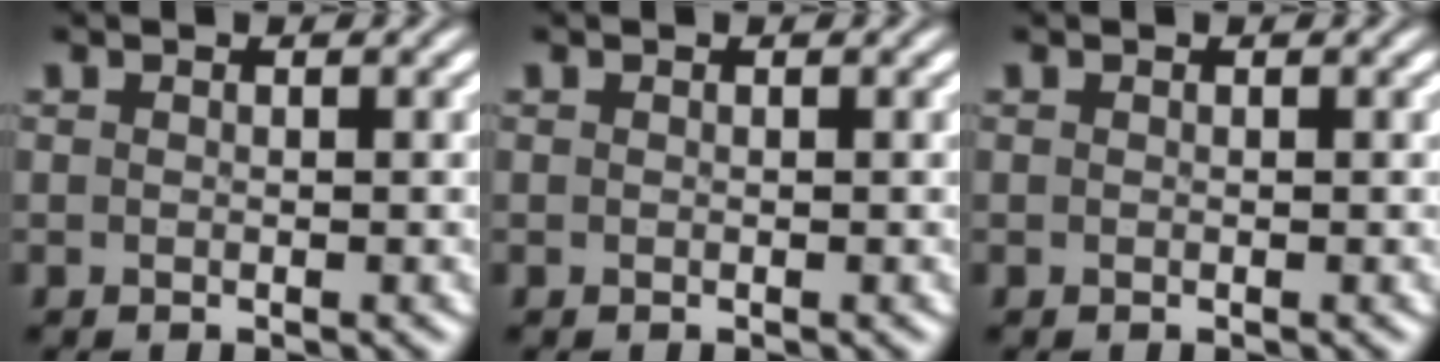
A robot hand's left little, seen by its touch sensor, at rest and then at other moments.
{"total": 0.0}
{"total": 0.0}